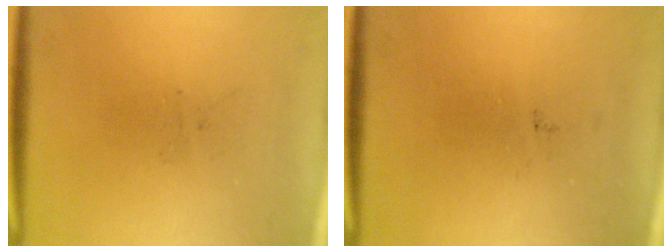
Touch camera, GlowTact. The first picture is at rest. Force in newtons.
{"total": 0.0}